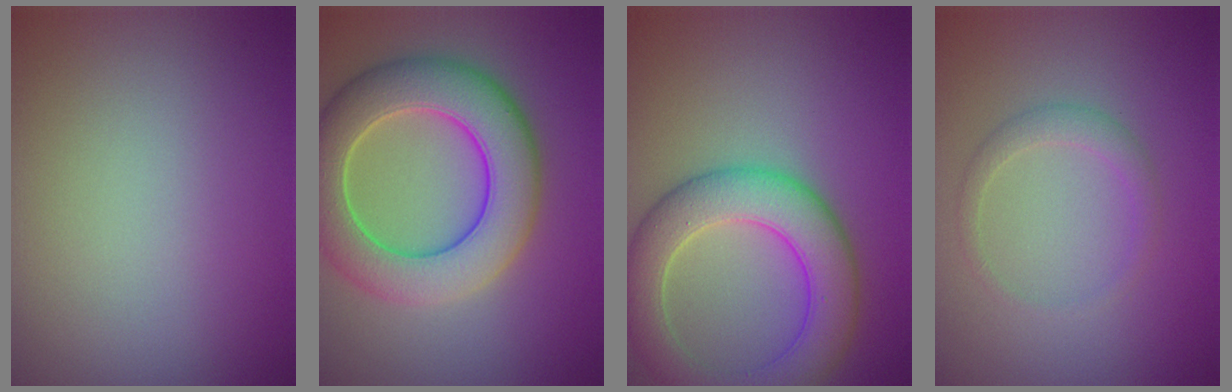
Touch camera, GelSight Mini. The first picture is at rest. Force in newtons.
{"total": 8.5, "press": 8.4, "slide": 0.6}
{"total": 7.0, "press": 7.0, "slide": 0.5}
{"total": 1.6, "press": 1.6, "slide": 0.1}